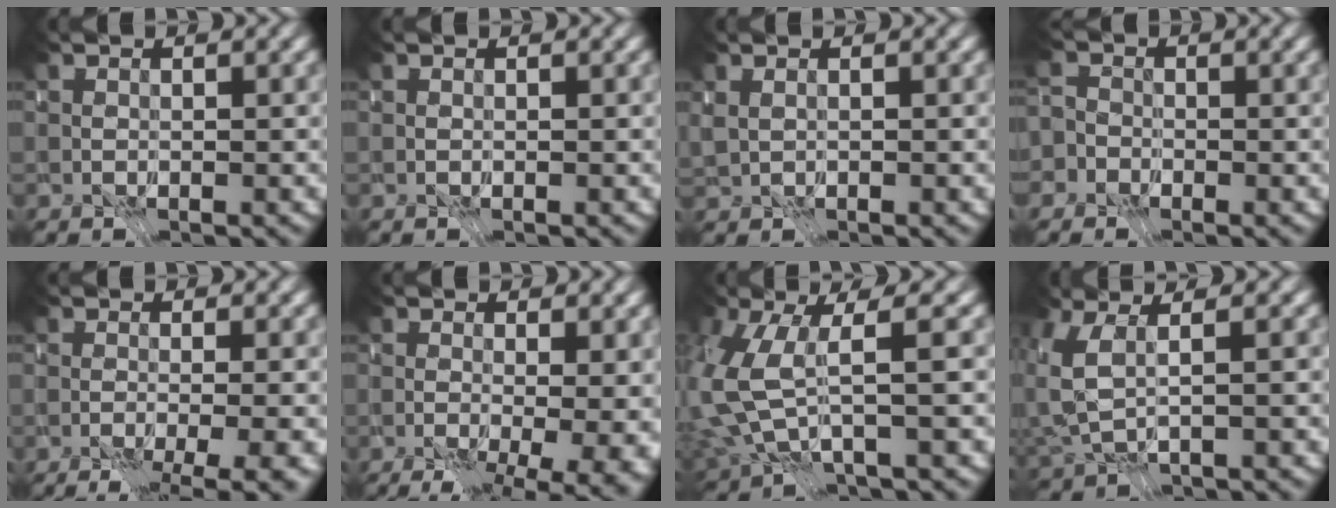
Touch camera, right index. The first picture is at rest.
{"total": 0.0}
{"total": 1.3, "force": [-0.5, -1.0, -0.5], "torque": [0.001, -0.008, 0.002]}
{"total": 3.8, "force": [-0.1, 3.3, 1.7], "torque": [0.005, 0.011, -0.070]}
{"total": 8.3, "force": [-4.7, 2.8, 6.2], "torque": [-0.070, -0.021, -0.046]}
{"total": 8.9, "force": [-3.0, 3.9, 7.4], "torque": [-0.105, -0.030, 0.006]}
{"total": 5.4, "force": [-2.8, 0.1, 4.6], "torque": [-0.140, -0.055, -0.022]}
{"total": 2.2, "force": [-1.2, -1.6, 0.9], "torque": [-0.028, -0.023, -0.011]}